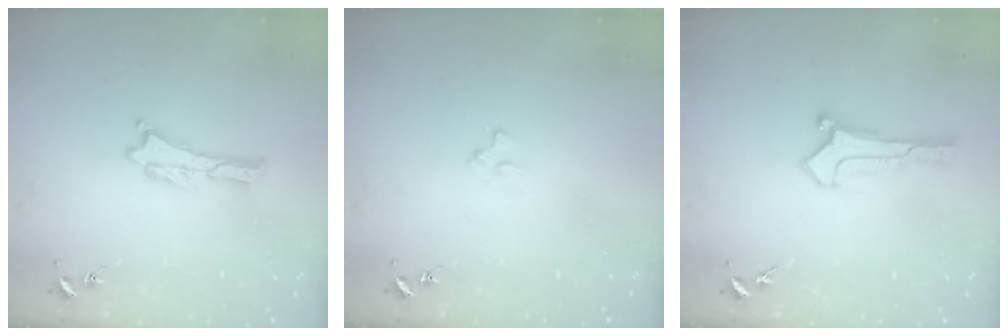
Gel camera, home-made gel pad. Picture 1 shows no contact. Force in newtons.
{"total": 1.9, "press": 1.9, "slide": 0.2}
{"total": 0.6, "press": 0.6, "slide": 0.0}